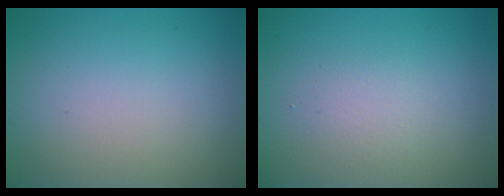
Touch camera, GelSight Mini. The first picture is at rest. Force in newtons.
{"total": 1.5, "press": 1.5, "slide": 0.1}